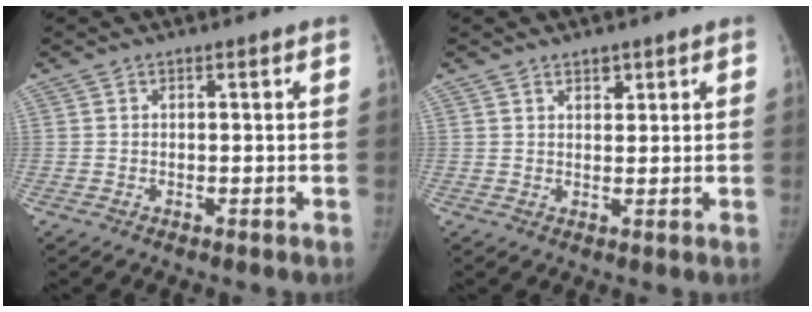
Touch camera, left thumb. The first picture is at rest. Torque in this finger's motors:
{"motor_torque": [-0.28, -0.16, -0.18, -0.18, 0.00]}